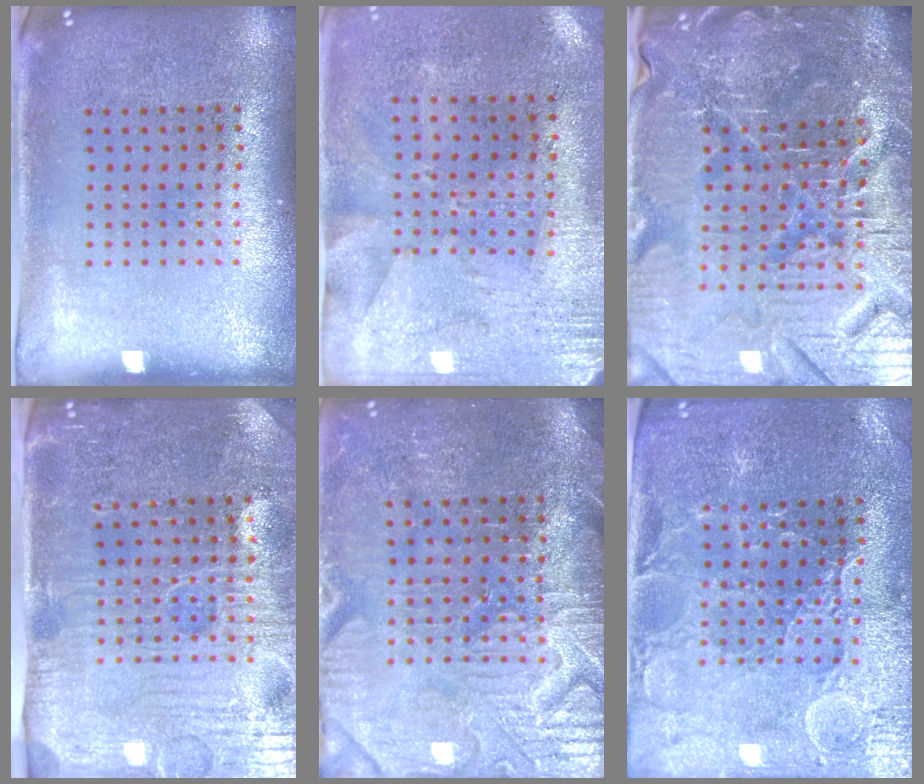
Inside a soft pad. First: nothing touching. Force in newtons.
{"total": 2.8, "press": 2.3, "slide": 1.7}
{"total": 6.1, "press": 5.6, "slide": 2.3}
{"total": 5.0, "press": 4.5, "slide": 2.2}
{"total": 3.9, "press": 3.8, "slide": 1.1}
{"total": 1.9, "press": 1.8, "slide": 0.5}